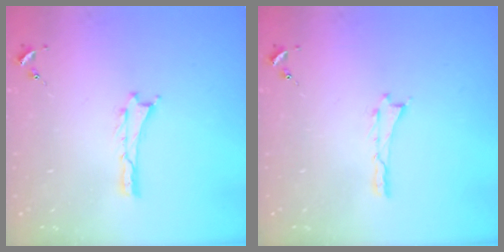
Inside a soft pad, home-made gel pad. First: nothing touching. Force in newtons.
{"total": 0.0}